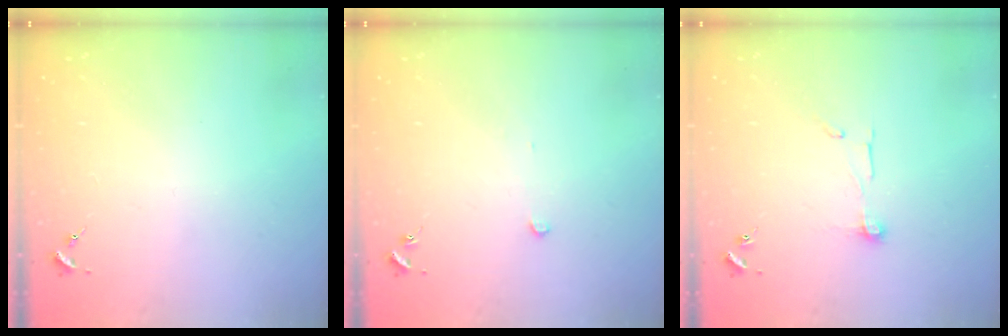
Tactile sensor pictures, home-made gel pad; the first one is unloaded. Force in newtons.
{"total": 2.2, "press": 2.2, "slide": 0.2}
{"total": 6.9, "press": 6.9, "slide": 0.5}